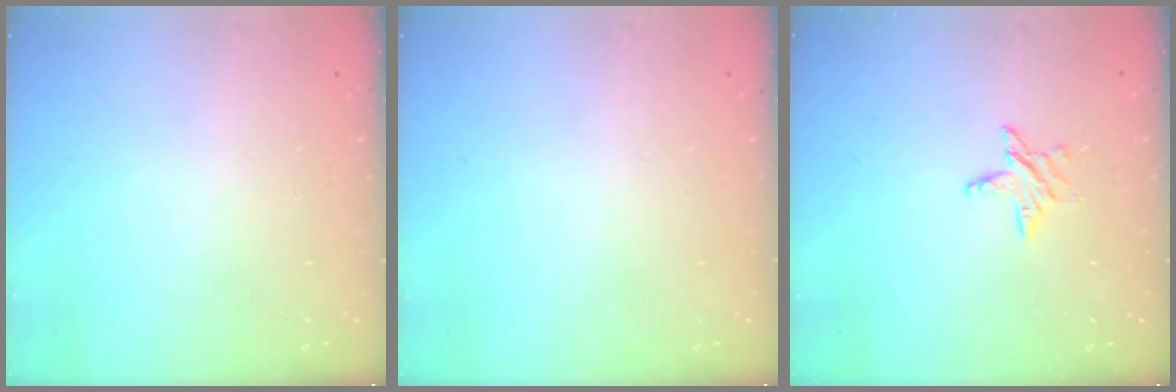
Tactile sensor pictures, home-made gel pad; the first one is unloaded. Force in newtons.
{"total": 0.0}
{"total": 5.0, "press": 5.0, "slide": 0.6}